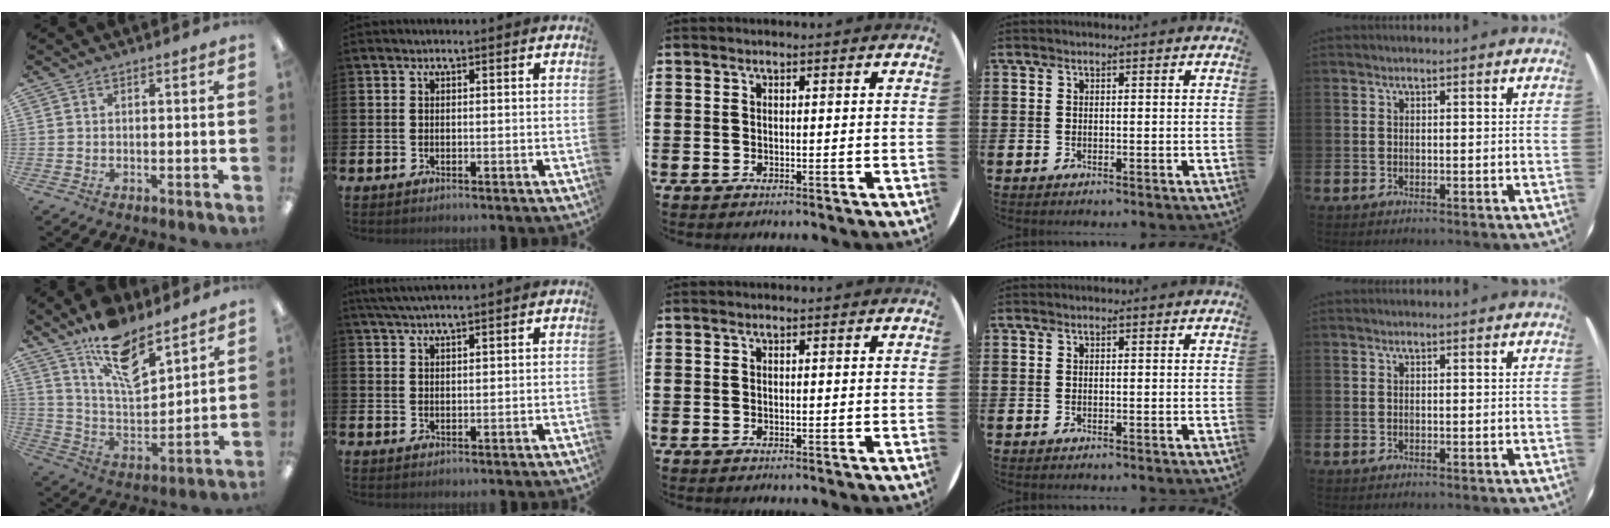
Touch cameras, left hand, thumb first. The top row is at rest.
{"thumb": {"total": 15.6, "force": [11.0, 6.2, 9.1], "torque": [-0.157, -0.061, 0.194]}, "index": {"total": 3.4, "force": [3.2, 0.1, 1.1], "torque": [-0.038, -0.002, 0.062]}}